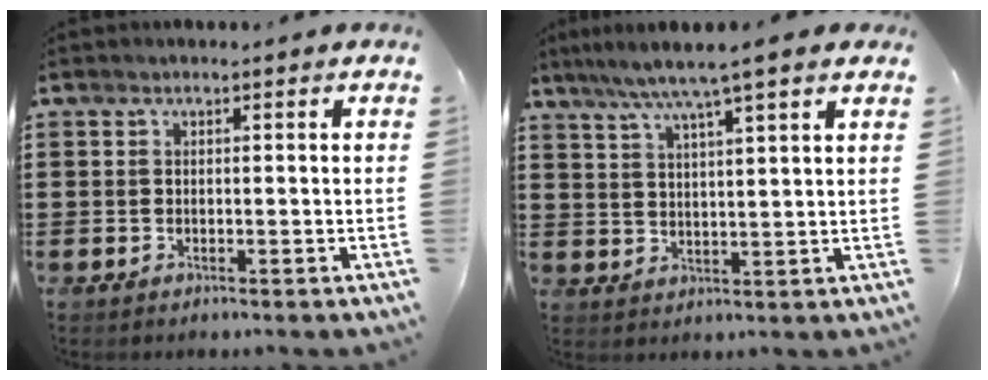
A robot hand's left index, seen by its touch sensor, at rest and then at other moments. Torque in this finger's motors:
{"motor_torque": [2.14, 0.00, 0.88, 0.18]}